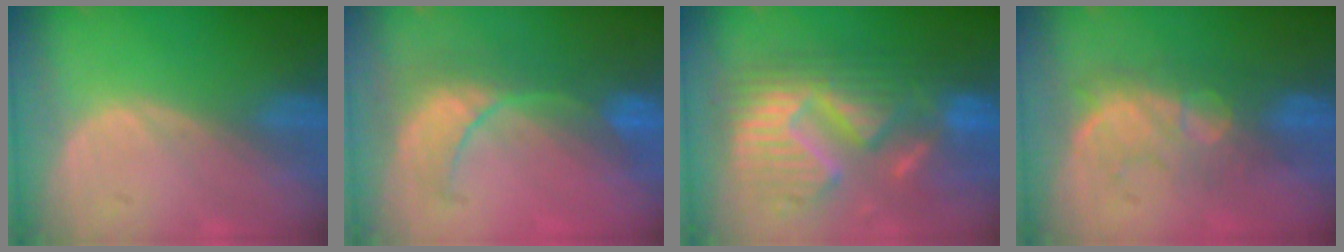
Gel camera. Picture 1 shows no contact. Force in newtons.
{"total": 7.9, "press": 7.8, "slide": 1.3}
{"total": 13.2, "press": 13.2, "slide": 1.3}
{"total": 7.8, "press": 7.7, "slide": 1.5}